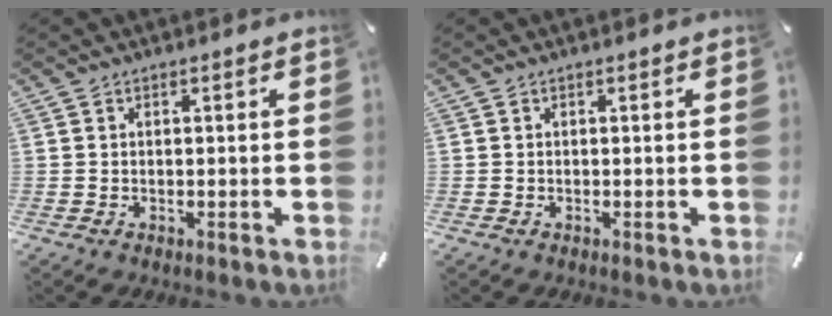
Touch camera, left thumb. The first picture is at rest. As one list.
[{"total": 0.0}]